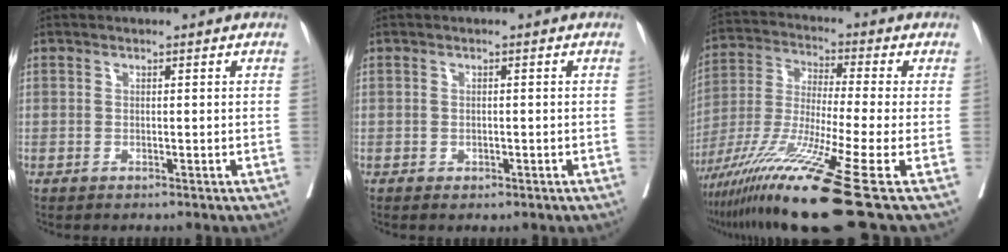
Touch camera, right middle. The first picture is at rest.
{"total": 1.3, "force": [-0.6, 0.9, 0.7], "torque": [-0.012, 0.000, -0.004]}
{"total": 17.3, "force": [-10.0, -1.6, 14.1], "torque": [-0.265, -0.045, -0.185]}